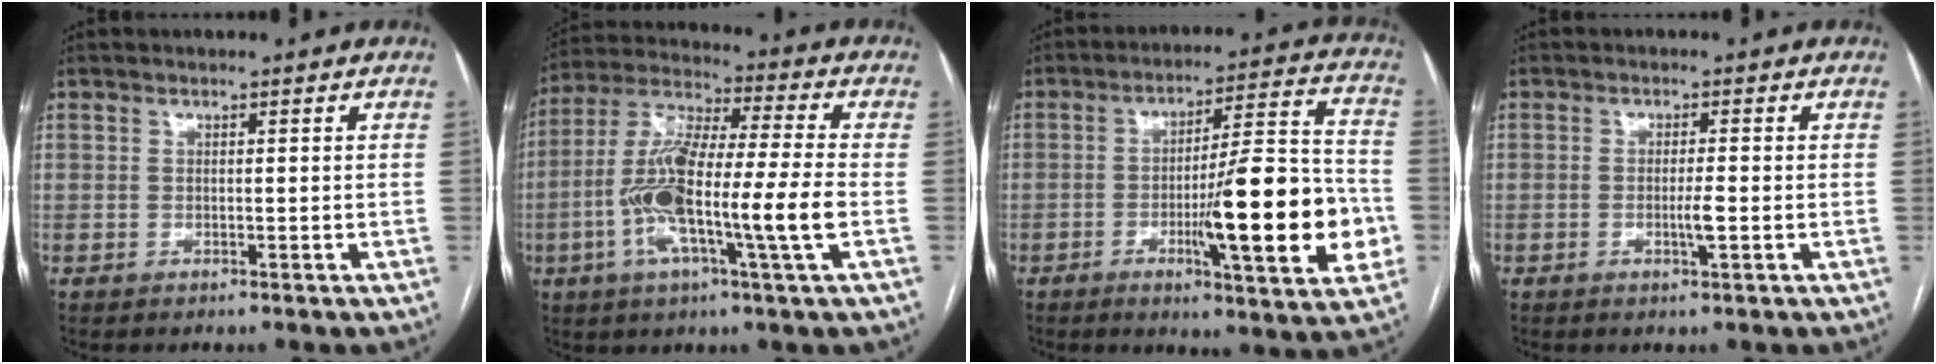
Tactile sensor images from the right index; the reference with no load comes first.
{"total": 16.7, "force": [-3.7, 0.8, 16.2], "torque": [-0.317, -0.001, -0.075]}
{"total": 18.7, "force": [-4.5, 2.1, 18.0], "torque": [-0.249, 0.002, -0.062]}
{"total": 2.4, "force": [-0.6, 0.0, 2.3], "torque": [-0.045, -0.004, -0.009]}